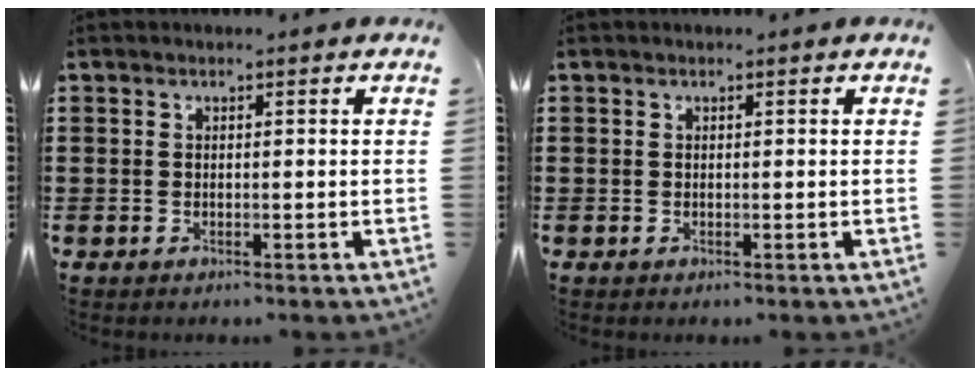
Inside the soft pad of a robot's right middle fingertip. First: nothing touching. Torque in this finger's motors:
{"motor_torque": [-1.06, 0.12, 0.02, -0.01]}